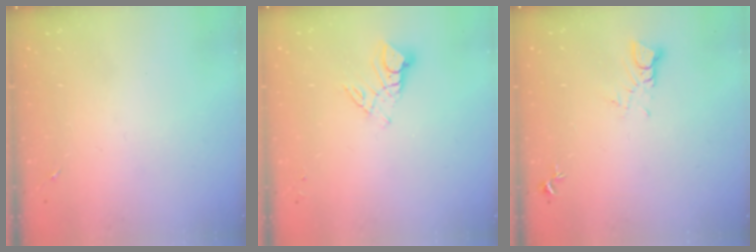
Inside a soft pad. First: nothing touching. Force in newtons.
{"total": 8.8, "press": 8.8, "slide": 0.8}
{"total": 3.5, "press": 3.5, "slide": 0.2}